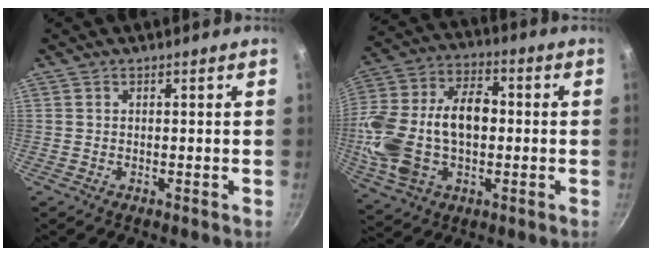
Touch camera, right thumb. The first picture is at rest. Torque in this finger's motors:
{"motor_torque": [2.36, 2.65, 1.86, -0.27, 0.32]}